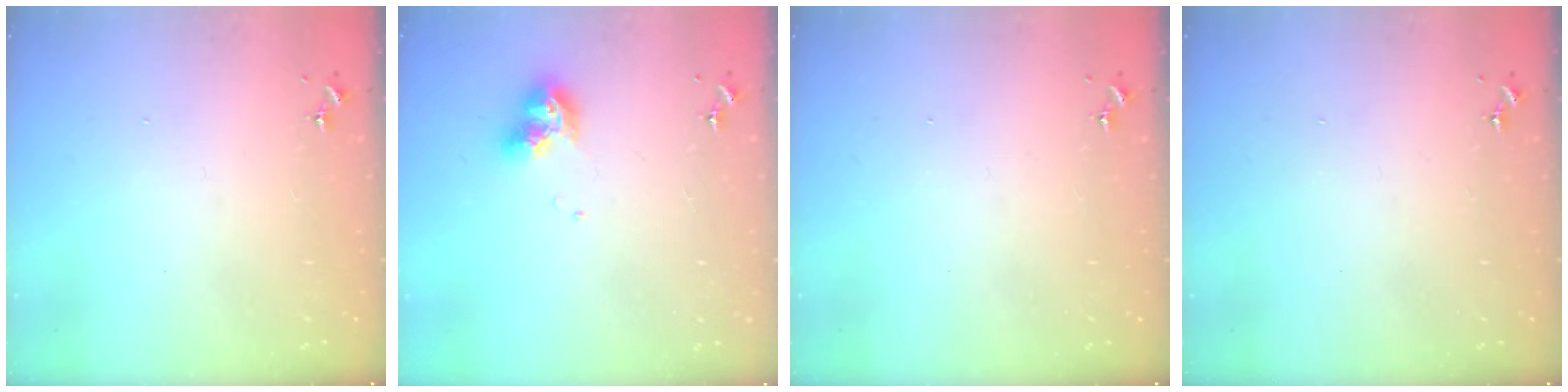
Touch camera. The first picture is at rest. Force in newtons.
{"total": 9.6, "press": 9.6, "slide": 0.9}
{"total": 0.0}
{"total": 0.0}